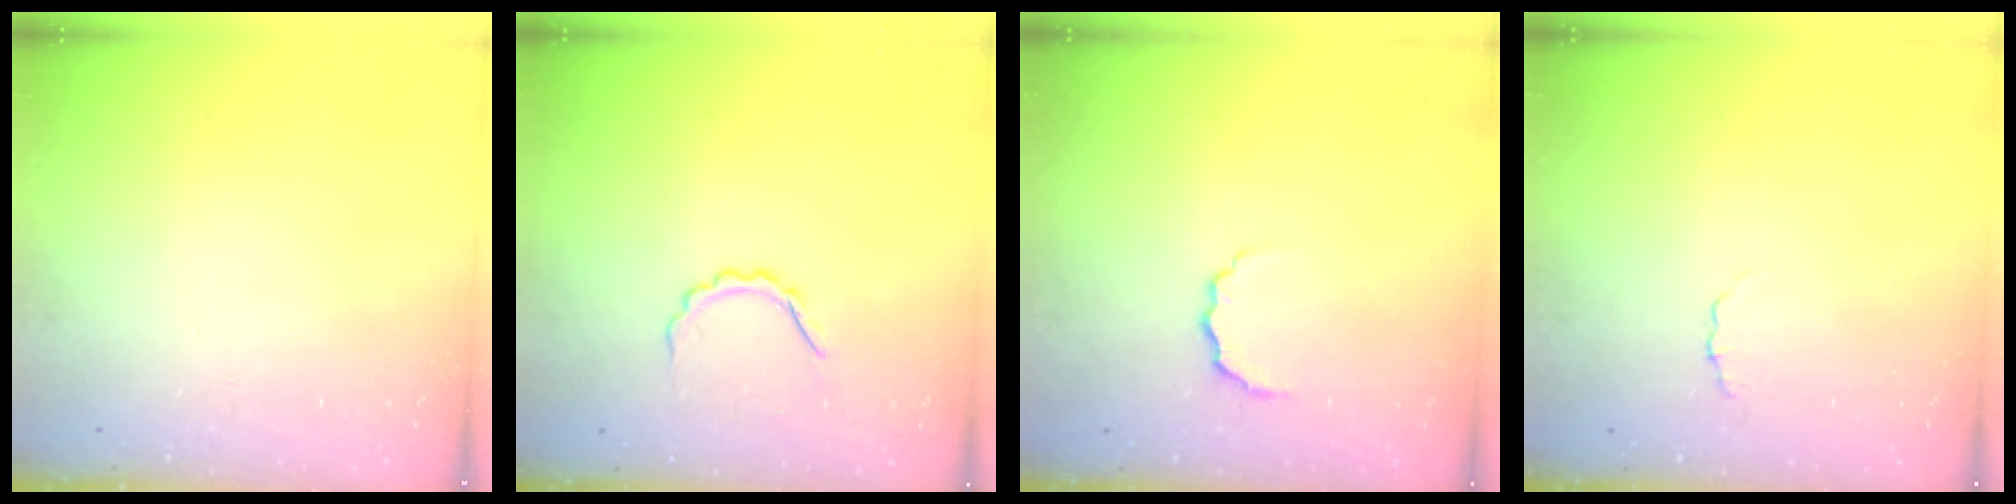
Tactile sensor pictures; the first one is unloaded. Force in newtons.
{"total": 3.9, "press": 3.8, "slide": 0.6}
{"total": 4.4, "press": 4.3, "slide": 1.2}
{"total": 1.7, "press": 1.6, "slide": 0.5}